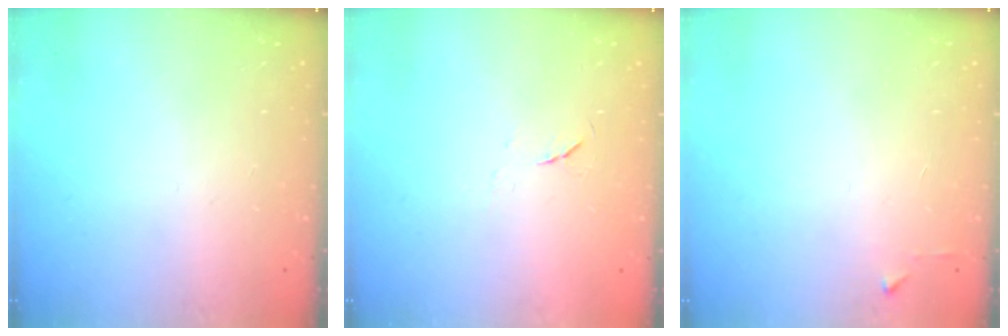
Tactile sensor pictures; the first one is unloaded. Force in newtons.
{"total": 3.6, "press": 3.6, "slide": 0.6}
{"total": 2.4, "press": 2.4, "slide": 0.3}